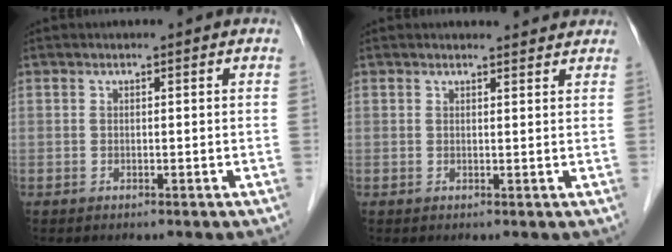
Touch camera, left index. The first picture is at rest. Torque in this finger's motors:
{"motor_torque": [0.63, -0.76, -0.02, -0.01]}